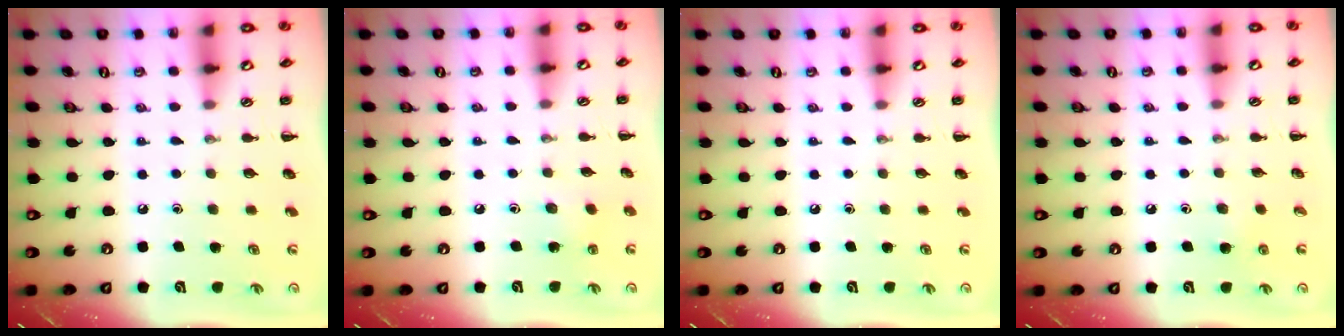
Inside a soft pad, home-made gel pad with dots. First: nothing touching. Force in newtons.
{"total": 3.6, "press": 3.4, "slide": 1.1}
{"total": 0.0}
{"total": 2.4, "press": 2.3, "slide": 0.9}